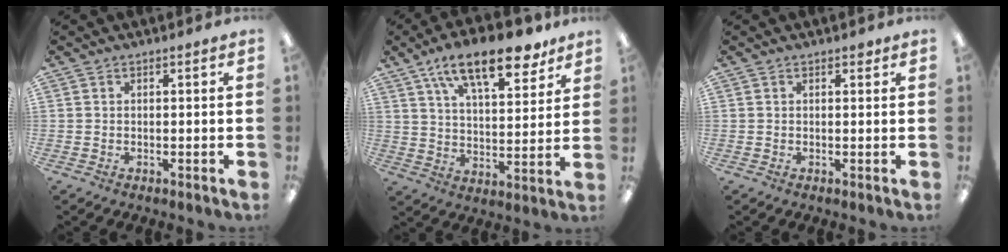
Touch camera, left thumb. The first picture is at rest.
{"total": 17.2, "force": [11.6, 6.5, 10.9], "torque": [-0.170, -0.053, 0.193]}
{"total": 1.1, "force": [0.8, 0.6, 0.5], "torque": [-0.003, -0.002, 0.013]}